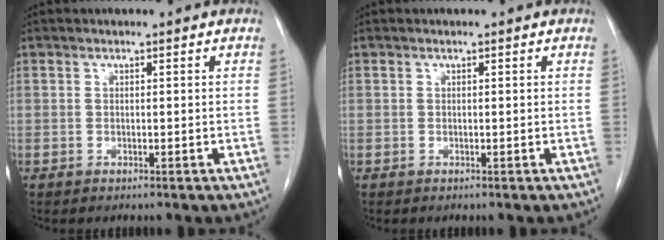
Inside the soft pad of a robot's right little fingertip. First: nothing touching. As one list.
[{"total": 0.0}]